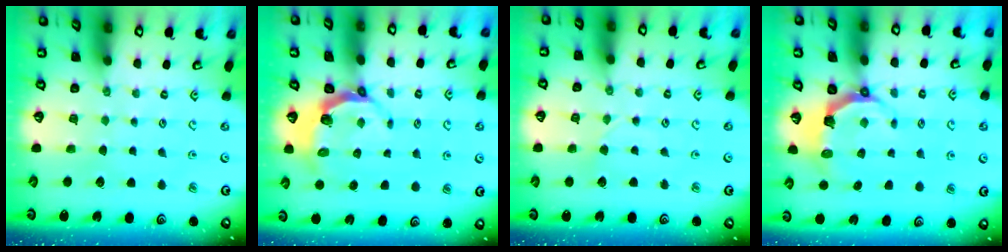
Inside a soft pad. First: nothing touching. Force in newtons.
{"total": 4.4, "press": 3.1, "slide": 3.2}
{"total": 2.2, "press": 2.2, "slide": 0.3}
{"total": 4.9, "press": 3.2, "slide": 3.7}